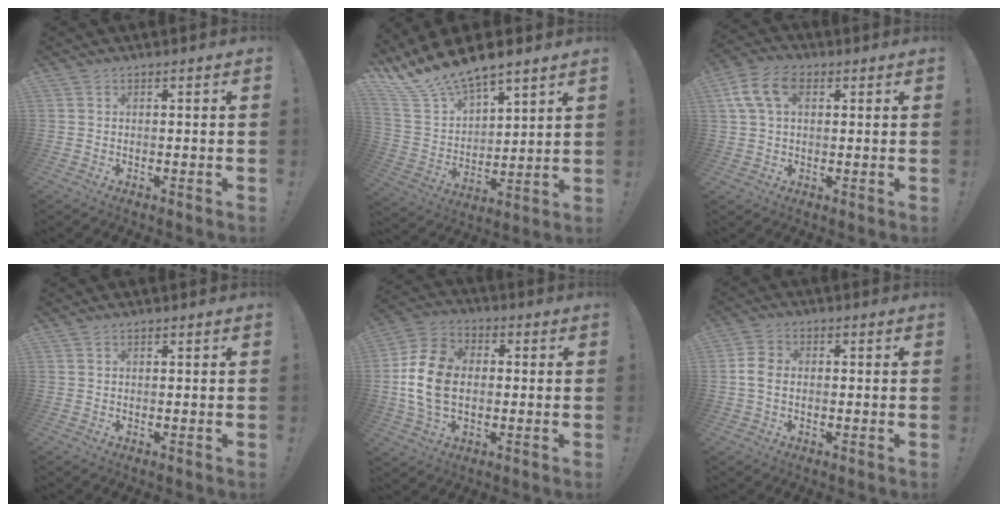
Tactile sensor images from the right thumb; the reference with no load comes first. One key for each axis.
{"total": 14.2, "fx": 12.5, "fy": 4.8, "fz": 4.9, "tx": -0.120, "ty": -0.095, "tz": 0.233}
{"total": 10.6, "fx": 3.4, "fy": 6.7, "fz": 7.5, "tx": -0.141, "ty": 0.005, "tz": 0.065}
{"total": 0.5, "fx": 0.4, "fy": 0.2, "fz": 0.2, "tx": -0.001, "ty": -0.001, "tz": 0.008}
{"total": 16.0, "fx": -0.8, "fy": 11.5, "fz": 11.2, "tx": -0.207, "ty": 0.018, "tz": -0.013}
{"total": 5.5, "fx": -0.4, "fy": 4.0, "fz": 3.7, "tx": -0.068, "ty": 0.011, "tz": -0.008}